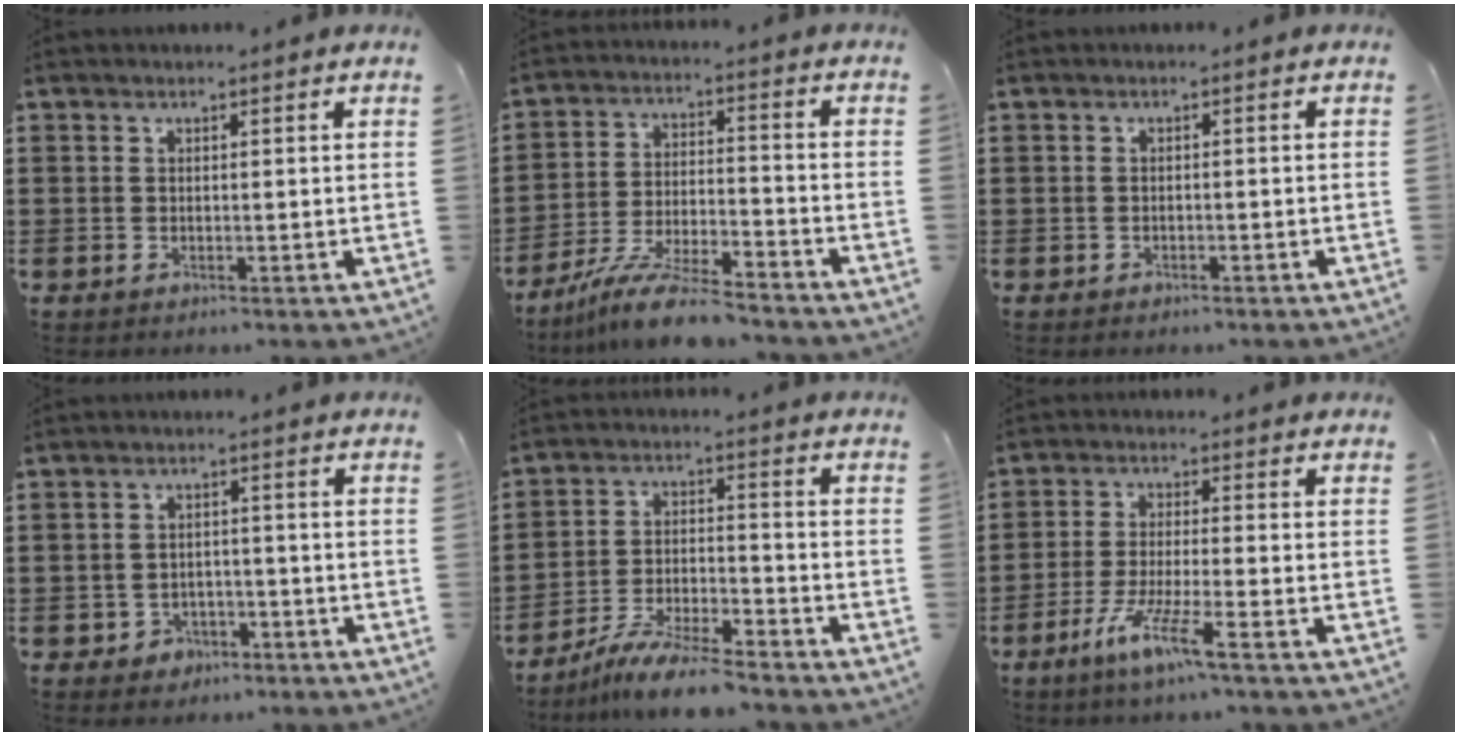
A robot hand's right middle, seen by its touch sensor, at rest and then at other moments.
{"total": 9.8, "force": [-8.6, 0.8, 4.6], "torque": [-0.092, 0.011, -0.167]}
{"total": 0.7, "force": [-0.6, 0.3, 0.1], "torque": [-0.004, -0.001, -0.013]}
{"total": 2.4, "force": [-1.9, 1.3, 0.4], "torque": [-0.015, 0.002, -0.042]}
{"total": 8.2, "force": [-7.5, 0.6, 3.4], "torque": [-0.064, 0.007, -0.142]}
{"total": 6.5, "force": [-4.3, 0.0, 4.8], "torque": [-0.096, -0.013, -0.080]}